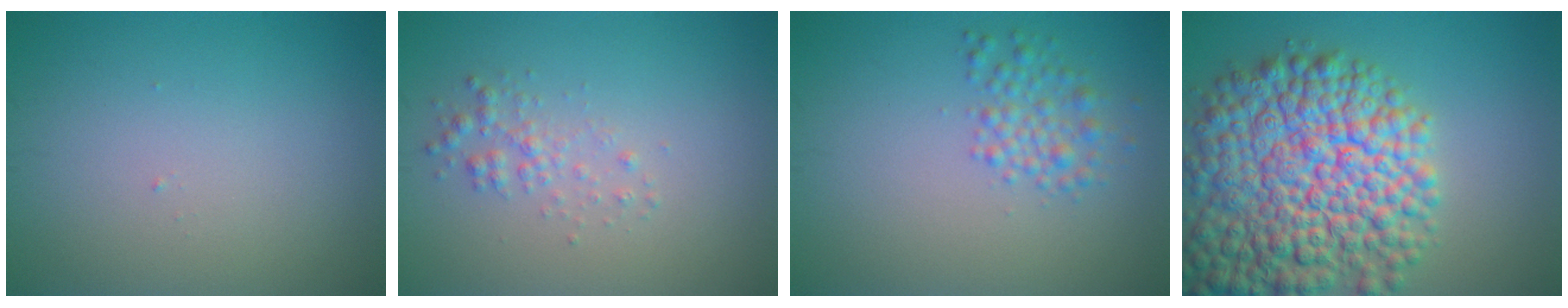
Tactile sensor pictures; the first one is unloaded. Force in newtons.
{"total": 1.6, "press": 1.6, "slide": 0.0}
{"total": 2.3, "press": 2.3, "slide": 0.1}
{"total": 13.4, "press": 13.4, "slide": 0.6}